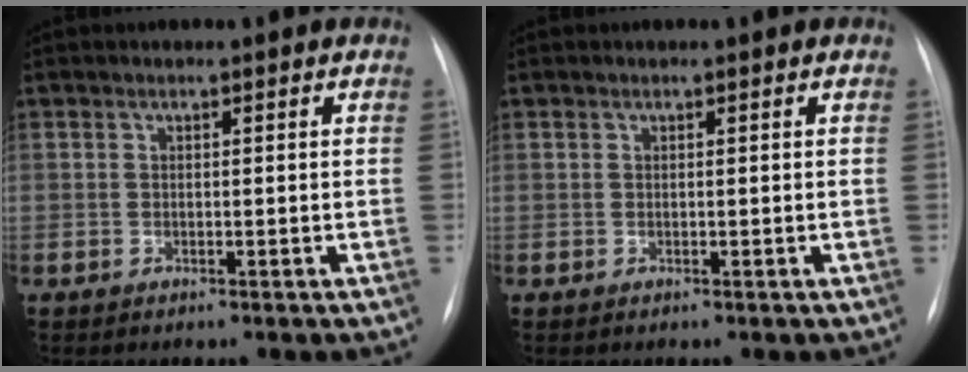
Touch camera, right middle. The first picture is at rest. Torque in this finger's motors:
{"motor_torque": [0.00, 0.00, 0.00, 0.00]}